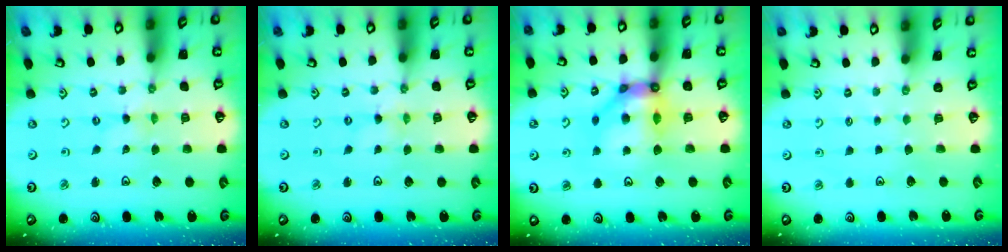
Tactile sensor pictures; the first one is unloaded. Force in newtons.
{"total": 0.5, "press": 0.5, "slide": 0.1}
{"total": 11.1, "press": 10.9, "slide": 1.8}
{"total": 0.6, "press": 0.6, "slide": 0.1}